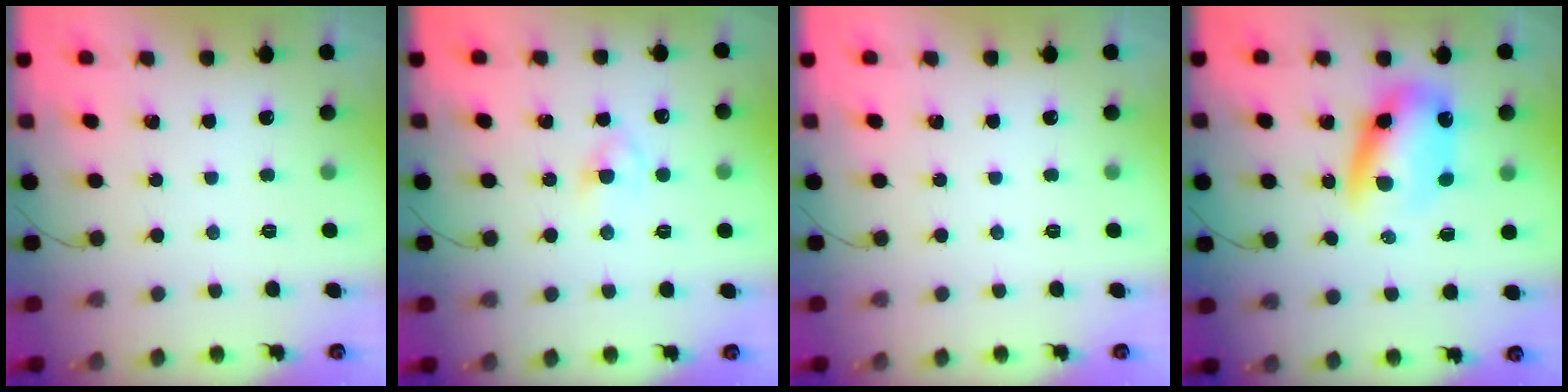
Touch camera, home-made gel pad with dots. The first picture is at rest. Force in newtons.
{"total": 2.8, "press": 2.7, "slide": 0.9}
{"total": 0.0}
{"total": 8.5, "press": 8.4, "slide": 1.6}